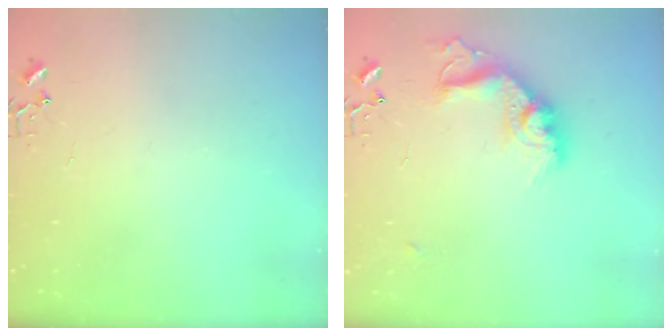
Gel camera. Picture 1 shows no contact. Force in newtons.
{"total": 16.9, "press": 16.9, "slide": 1.2}